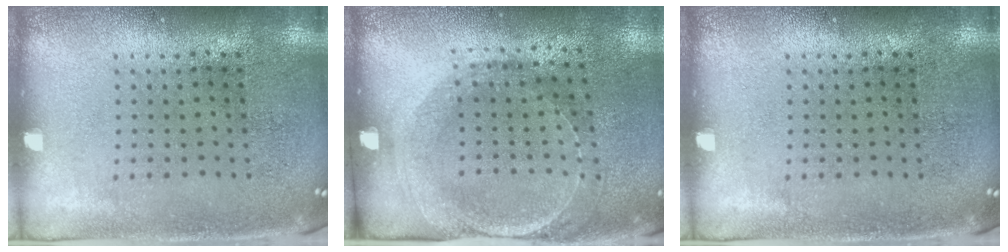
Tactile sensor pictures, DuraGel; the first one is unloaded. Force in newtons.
{"total": 1.5, "press": 1.4, "slide": 0.4}
{"total": 0.0}